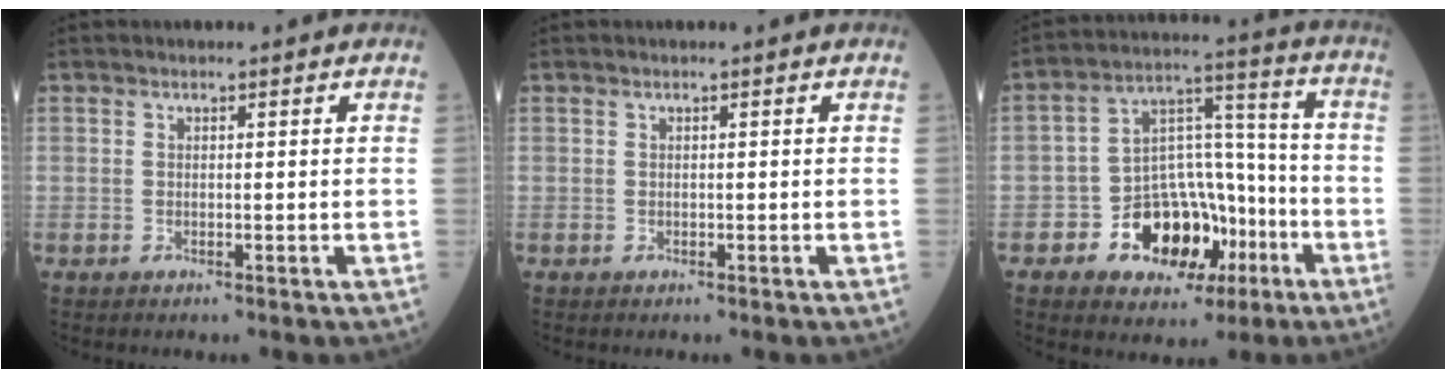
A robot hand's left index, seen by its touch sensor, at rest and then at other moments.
{"total": 0.0}
{"total": 13.5, "force": [-6.0, 9.0, 8.1], "torque": [-0.134, 0.036, -0.084]}